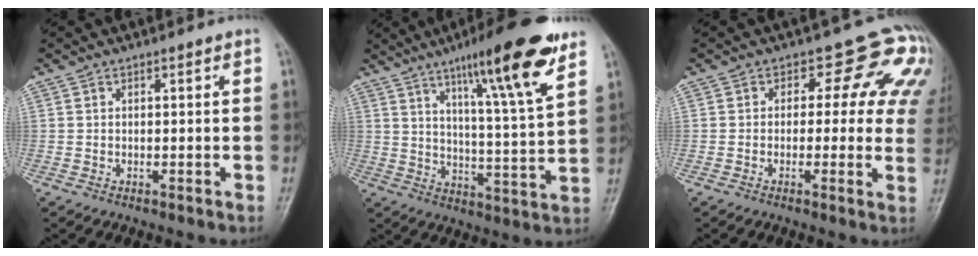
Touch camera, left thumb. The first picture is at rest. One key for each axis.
{"total": 17.9, "fx": 10.8, "fy": 2.2, "fz": 14.2, "tx": -0.201, "ty": -0.052, "tz": 0.166}
{"total": 10.4, "fx": 3.8, "fy": 6.8, "fz": 6.8, "tx": -0.021, "ty": -0.005, "tz": 0.019}